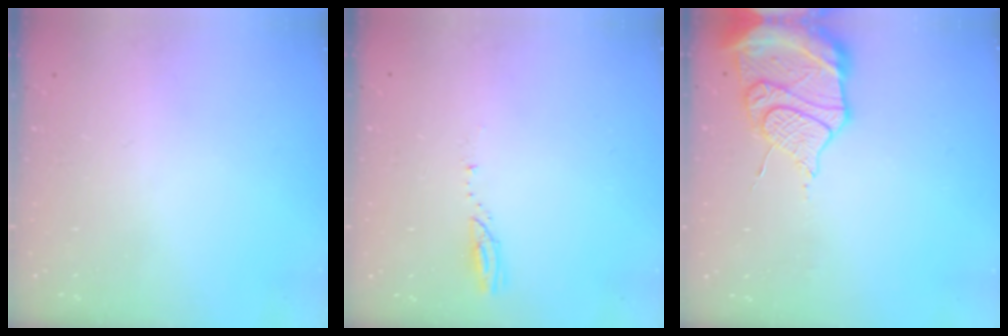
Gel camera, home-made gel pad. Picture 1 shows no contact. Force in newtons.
{"total": 3.1, "press": 3.1, "slide": 0.3}
{"total": 17.5, "press": 17.2, "slide": 3.3}